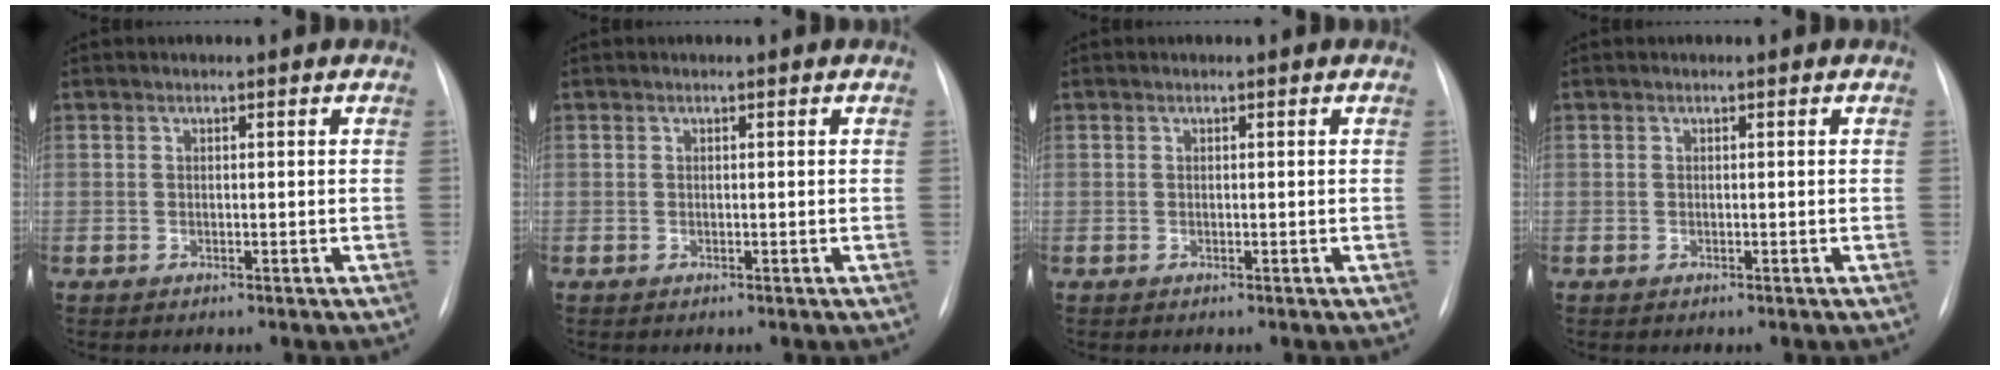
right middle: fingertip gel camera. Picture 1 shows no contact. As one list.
[{"total": 0.0}, {"total": 0.0}, {"total": 0.0}]